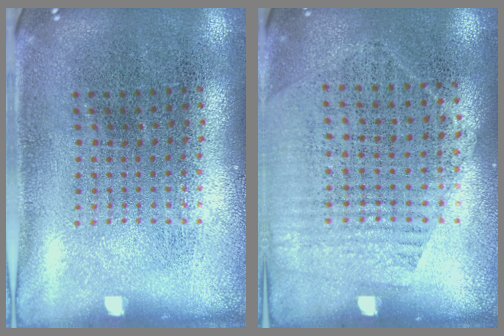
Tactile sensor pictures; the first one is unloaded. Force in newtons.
{"total": 1.2, "press": 1.0, "slide": 0.7}